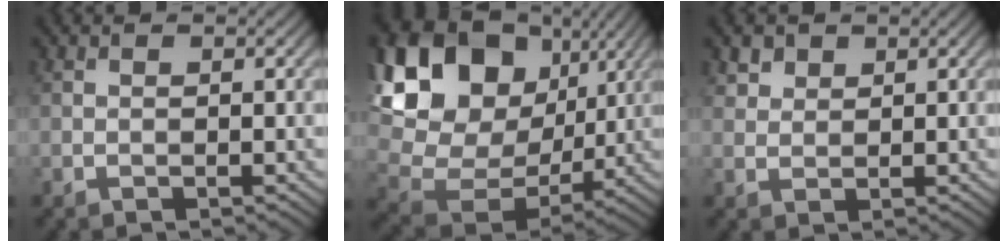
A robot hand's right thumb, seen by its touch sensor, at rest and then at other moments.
{"total": 20.8, "force": [7.6, 15.5, 11.6], "torque": [-0.298, 0.045, 0.167]}
{"total": 2.0, "force": [1.5, 1.3, 0.5], "torque": [-0.016, -0.003, 0.034]}